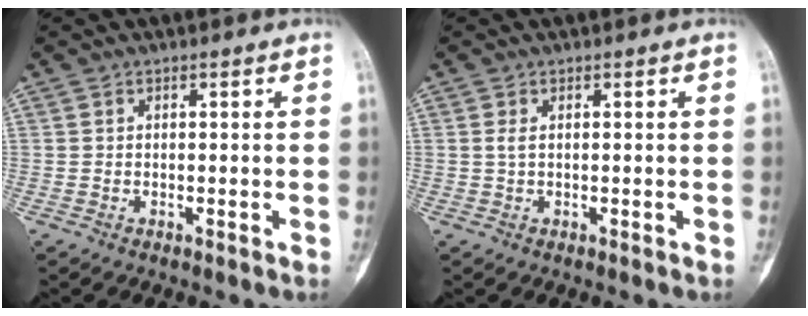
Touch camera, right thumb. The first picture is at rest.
{"total": 1.0, "force": [0.3, 0.3, 0.8], "torque": [-0.025, 0.002, 0.008]}